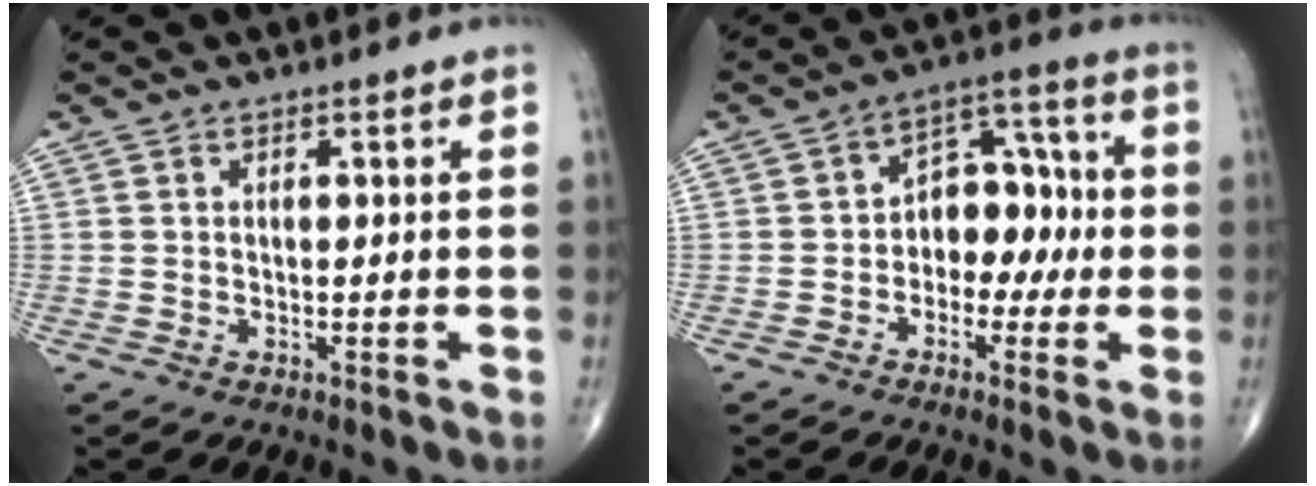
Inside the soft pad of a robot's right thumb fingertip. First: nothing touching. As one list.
[{"total": 9.4, "force": [-1.1, 6.7, 6.5], "torque": [-0.050, 0.039, -0.032]}]